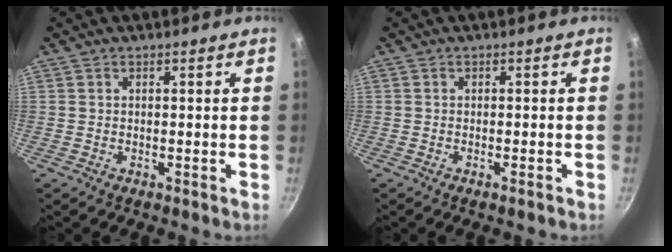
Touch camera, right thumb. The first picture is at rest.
{"total": 0.9, "force": [-0.7, -0.1, 0.7], "torque": [-0.019, 0.003, -0.011]}